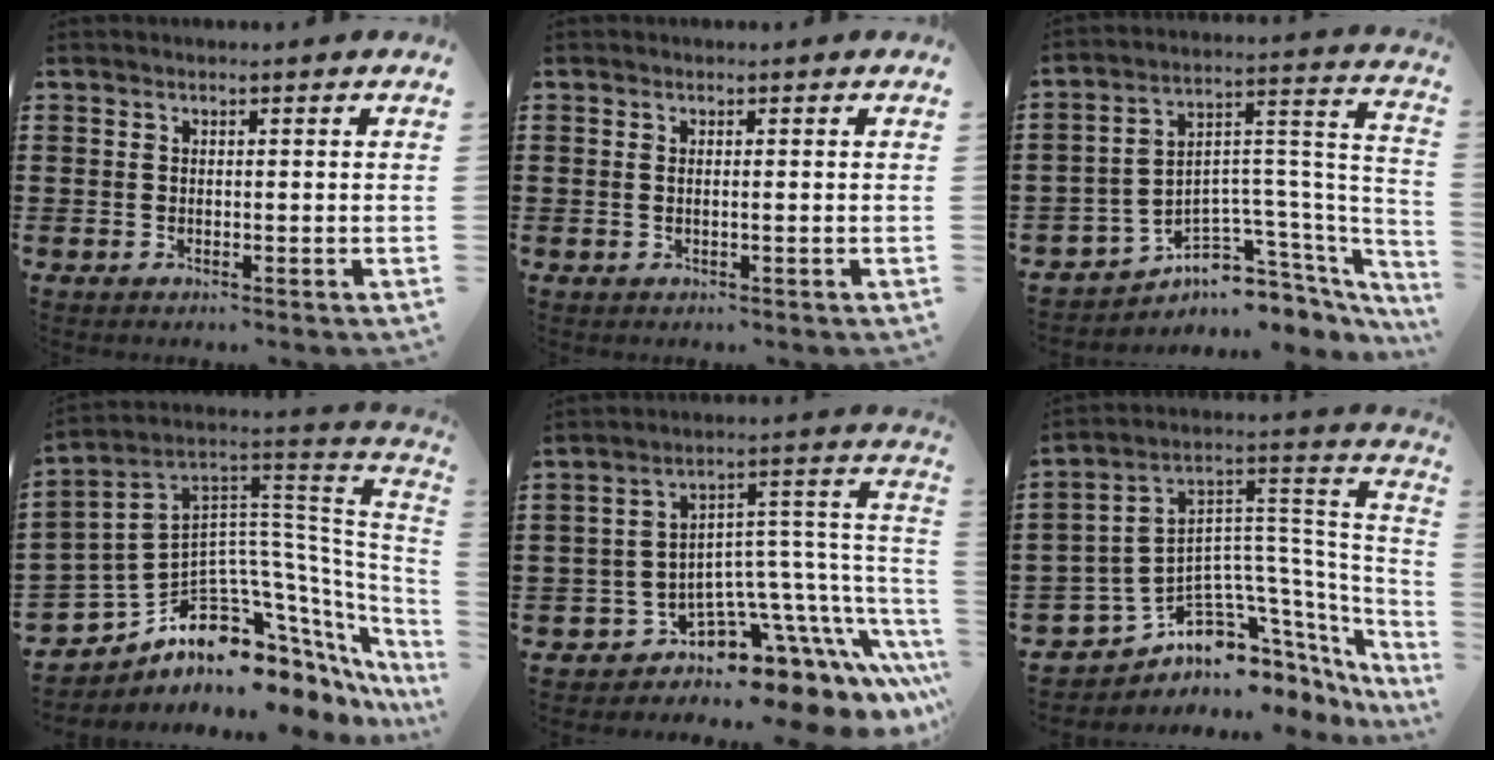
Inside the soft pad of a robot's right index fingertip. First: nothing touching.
{"total": 0.6, "force": [0.0, -0.1, 0.6], "torque": [-0.010, -0.003, 0.000]}
{"total": 3.7, "force": [-2.6, 2.4, 0.8], "torque": [-0.030, -0.027, -0.051]}
{"total": 10.3, "force": [-6.5, 4.8, 6.4], "torque": [-0.155, -0.037, -0.128]}
{"total": 6.6, "force": [-3.8, 4.5, 3.0], "torque": [-0.065, -0.030, -0.063]}
{"total": 6.2, "force": [-3.7, 4.2, 2.7], "torque": [-0.063, -0.033, -0.064]}